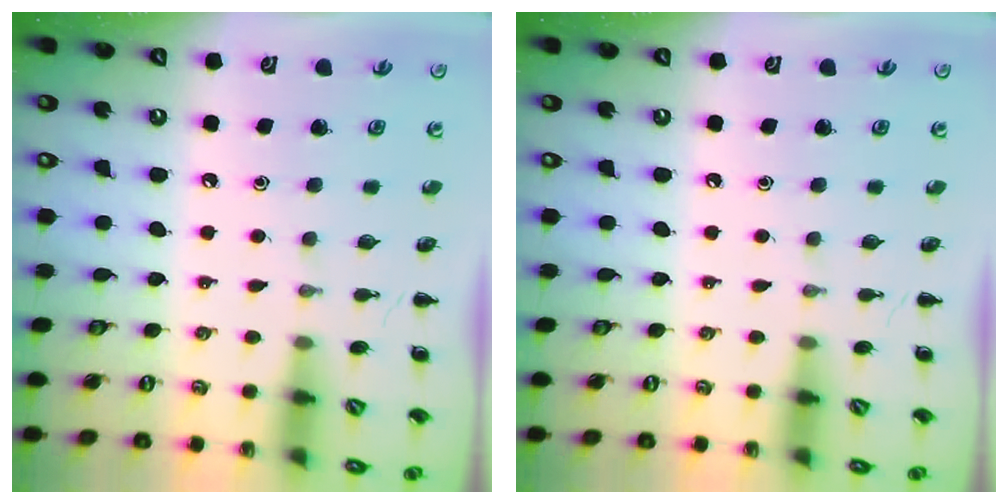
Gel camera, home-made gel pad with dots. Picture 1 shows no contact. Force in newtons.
{"total": 0.0}